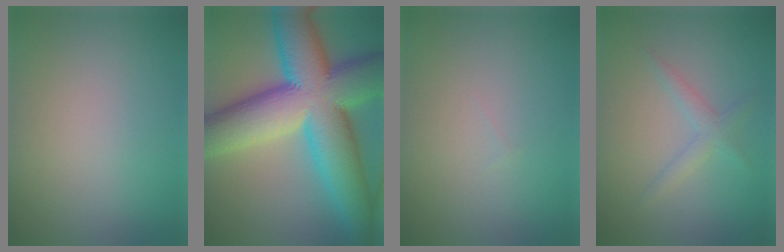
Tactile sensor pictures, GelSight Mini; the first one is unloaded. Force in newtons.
{"total": 18.0, "press": 18.0, "slide": 0.6}
{"total": 0.0}
{"total": 1.7, "press": 1.7, "slide": 0.1}